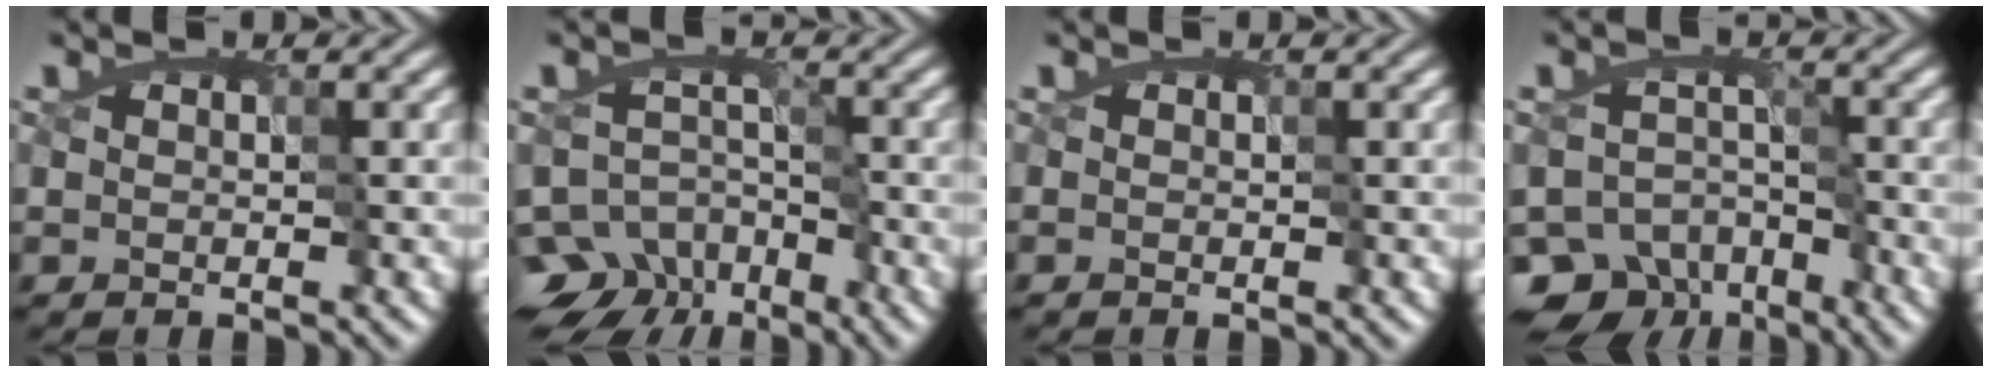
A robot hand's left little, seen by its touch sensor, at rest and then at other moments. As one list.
[{"total": 10.5, "force": [-7.6, 6.6, 3.0], "torque": [-0.033, 0.002, -0.118]}, {"total": 0.0}, {"total": 9.1, "force": [-6.8, 5.3, 2.7], "torque": [-0.017, 0.013, -0.105]}]